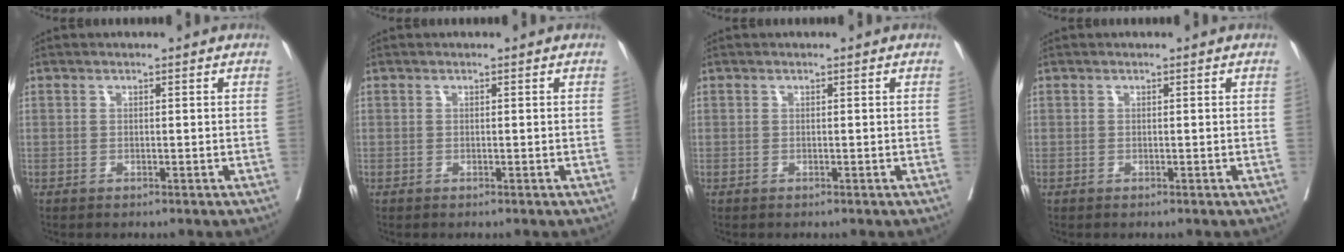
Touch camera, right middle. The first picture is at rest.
{"total": 0.0}
{"total": 0.0}
{"total": 0.0}